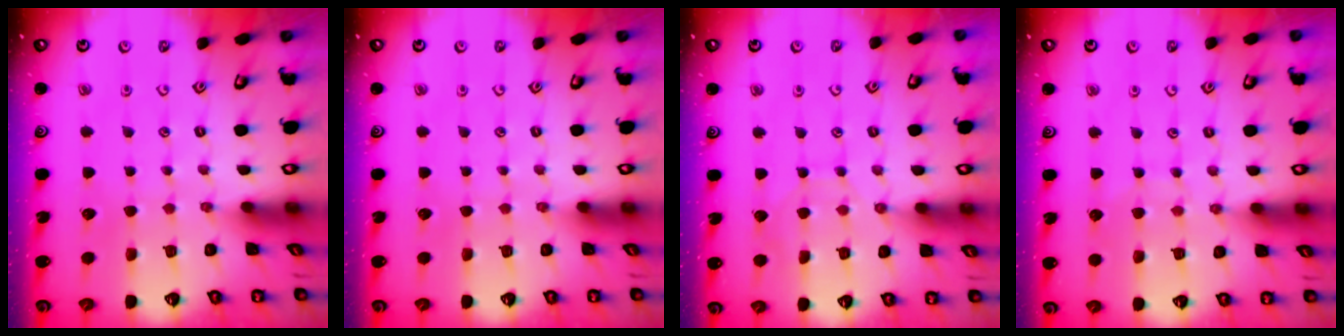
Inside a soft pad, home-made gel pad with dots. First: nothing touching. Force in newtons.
{"total": 0.0}
{"total": 3.0, "press": 2.9, "slide": 0.4}
{"total": 5.0, "press": 4.9, "slide": 0.4}